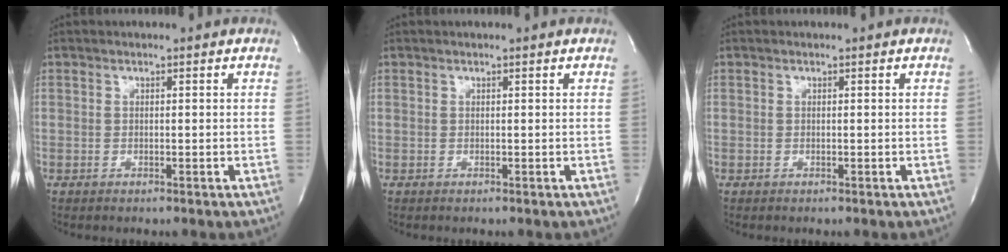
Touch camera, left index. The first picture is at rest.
{"total": 0.0}
{"total": 0.0}